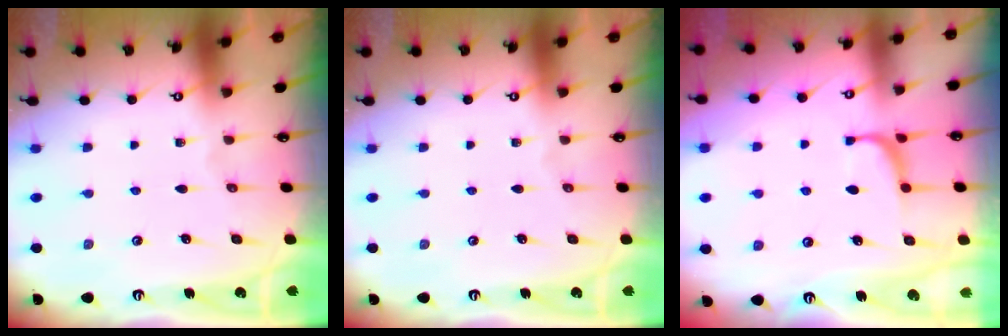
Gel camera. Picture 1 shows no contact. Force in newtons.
{"total": 0.0}
{"total": 3.5, "press": 3.5, "slide": 0.4}